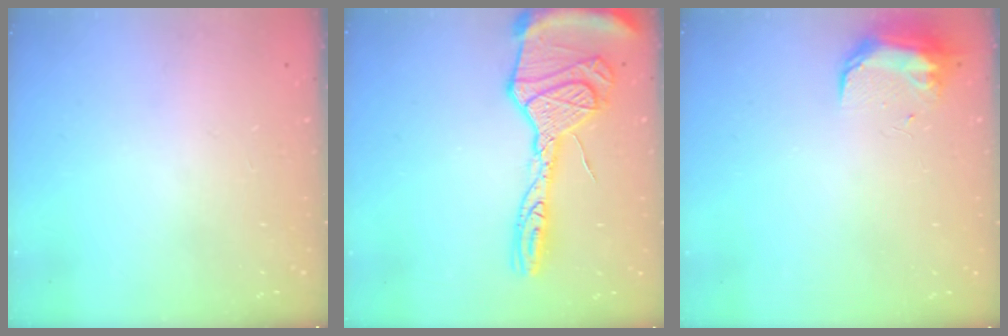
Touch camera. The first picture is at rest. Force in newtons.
{"total": 22.2, "press": 22.1, "slide": 2.0}
{"total": 8.7, "press": 8.7, "slide": 0.6}